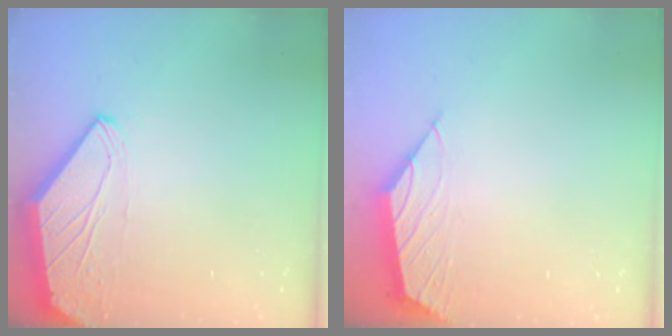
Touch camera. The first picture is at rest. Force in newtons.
{"total": 1.8, "press": 1.7, "slide": 0.5}